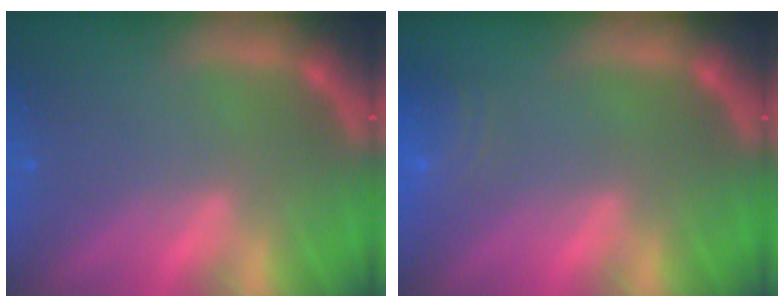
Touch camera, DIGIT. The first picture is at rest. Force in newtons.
{"total": 3.5}